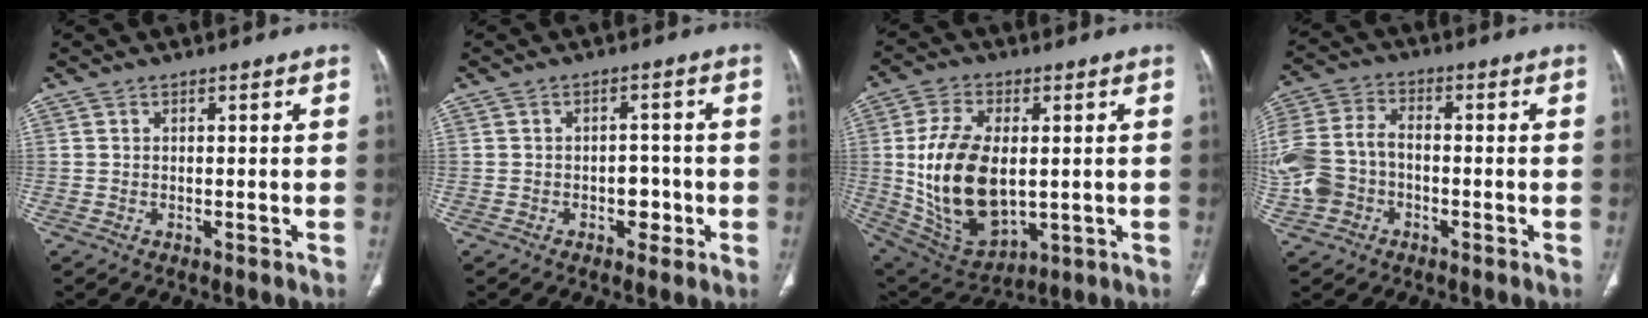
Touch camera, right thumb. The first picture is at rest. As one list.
[{"total": 3.7, "force": [-1.3, 2.6, 2.3], "torque": [-0.010, 0.014, -0.017]}, {"total": 18.8, "force": [0.3, 11.0, 15.3], "torque": [-0.283, -0.010, 0.029]}, {"total": 12.3, "force": [-2.9, 9.4, 7.4], "torque": [-0.168, 0.031, -0.061]}]